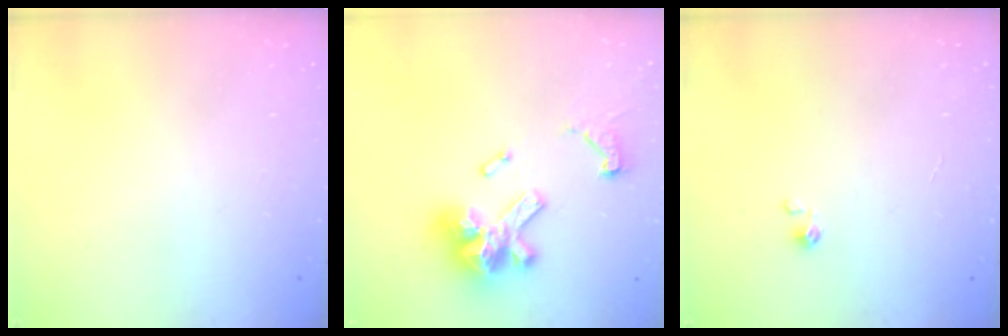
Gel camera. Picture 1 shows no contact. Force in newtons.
{"total": 15.0, "press": 15.0, "slide": 0.8}
{"total": 0.0}